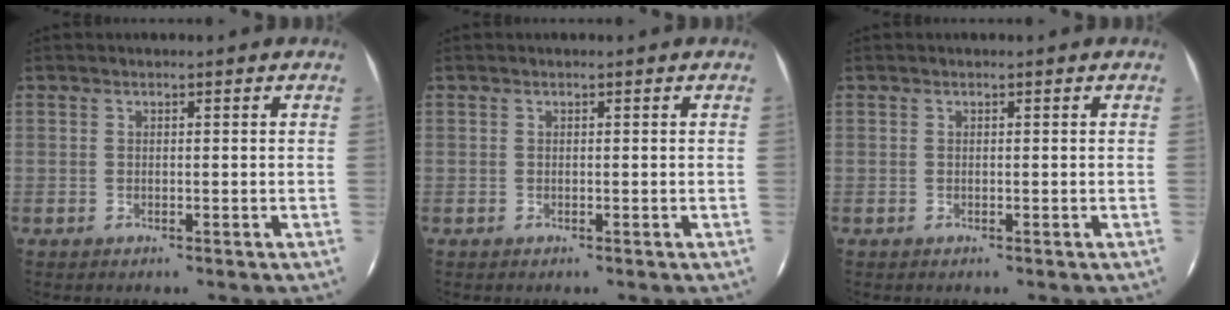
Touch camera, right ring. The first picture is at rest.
{"total": 0.0}
{"total": 0.0}